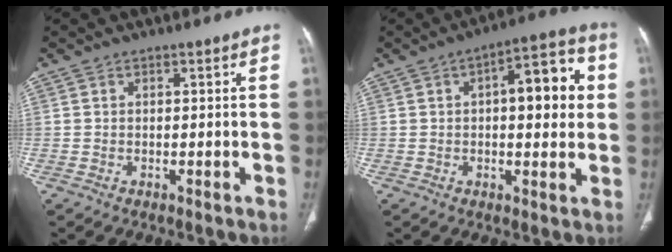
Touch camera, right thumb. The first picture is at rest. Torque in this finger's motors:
{"motor_torque": [-0.58, 1.00, 0.62, 0.66, 0.02]}